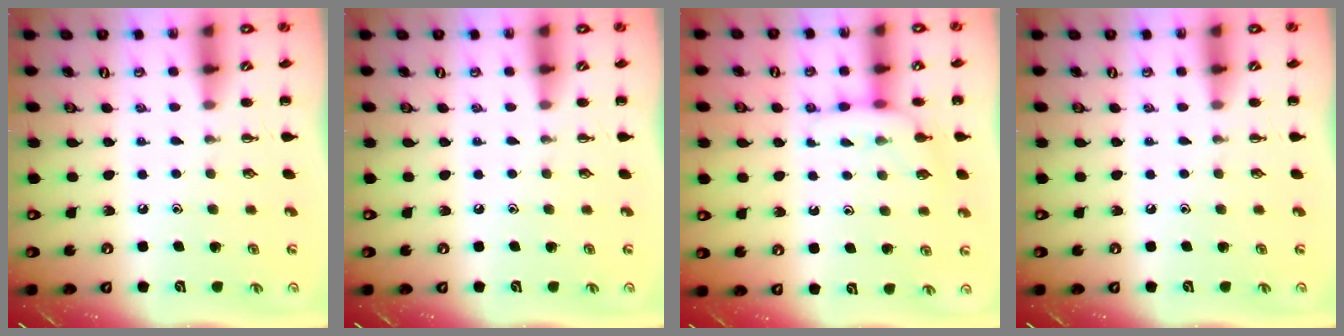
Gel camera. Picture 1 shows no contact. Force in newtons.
{"total": 0.0}
{"total": 7.7, "press": 7.7, "slide": 0.8}
{"total": 0.0}